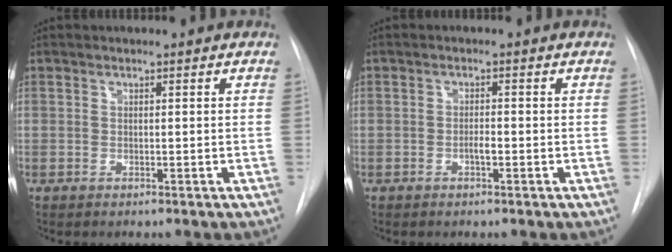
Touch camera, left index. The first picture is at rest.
{"total": 1.3, "force": [-0.6, 0.3, 1.1], "torque": [-0.019, 0.002, -0.011]}